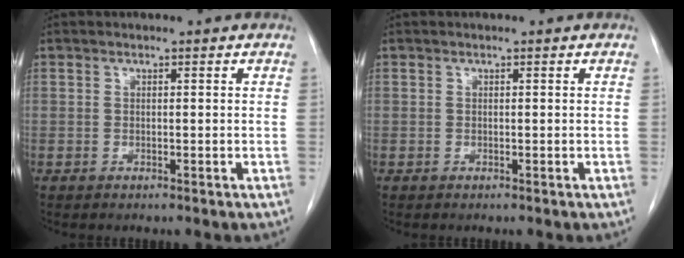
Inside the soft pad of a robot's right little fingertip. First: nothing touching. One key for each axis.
{"total": 0.0}